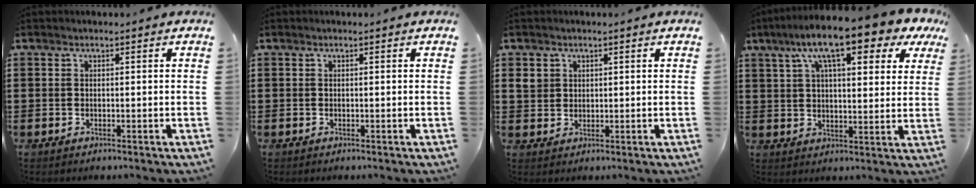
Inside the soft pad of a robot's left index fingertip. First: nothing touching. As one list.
[{"total": 0.0}, {"total": 2.6, "force": [1.2, 2.2, 0.7], "torque": [-0.023, 0.008, 0.022]}, {"total": 11.9, "force": [7.7, 2.9, 8.6], "torque": [-0.162, -0.016, 0.128]}]